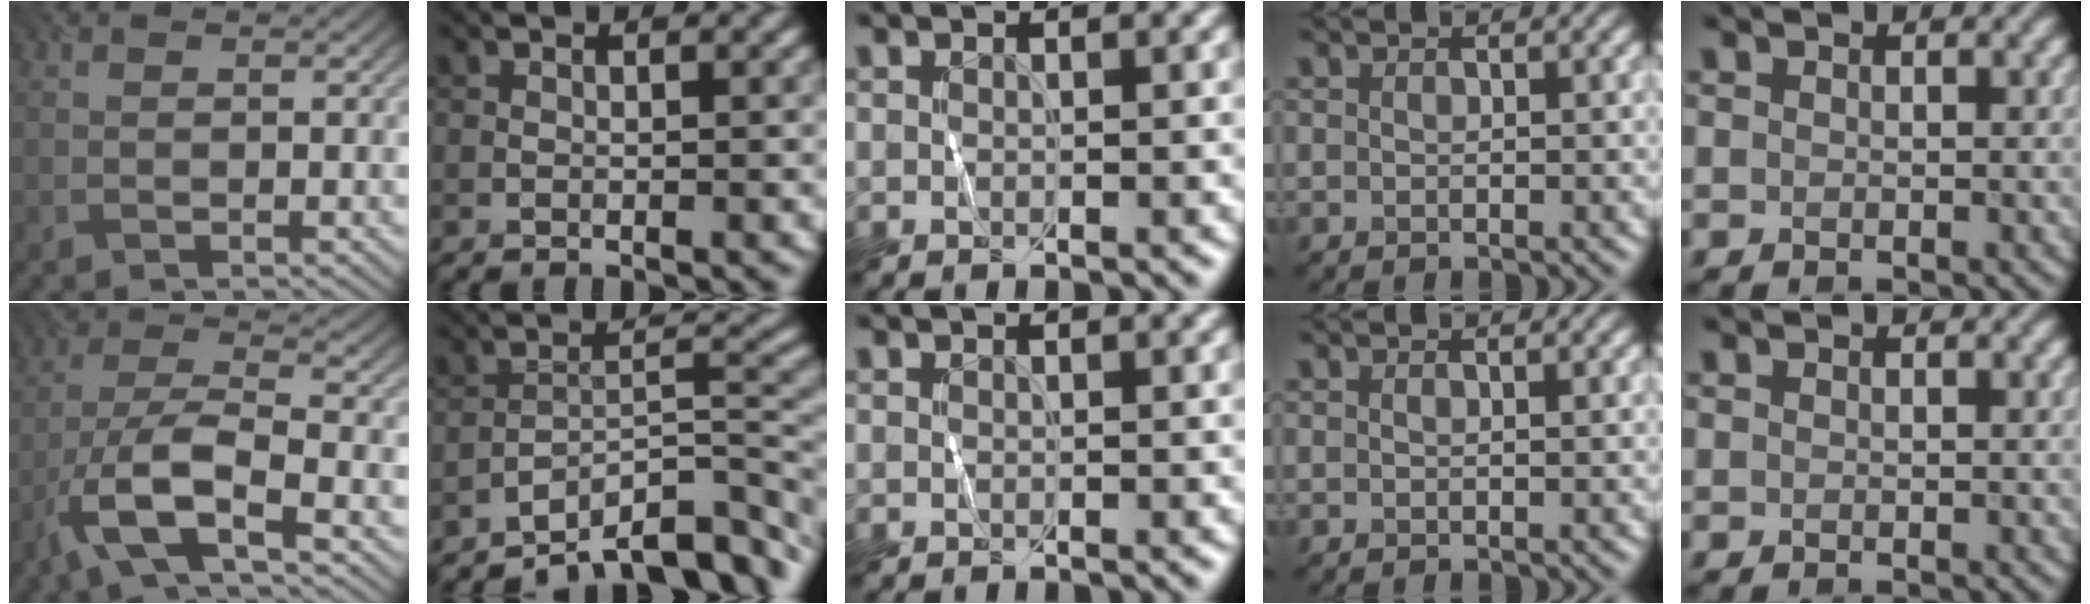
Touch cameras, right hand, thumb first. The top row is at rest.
{"thumb": {"total": 10.3, "force": [-5.5, 3.1, 8.2], "torque": [-0.167, -0.002, -0.113]}, "index": {"total": 8.4, "force": [-6.6, 2.4, 4.6], "torque": [-0.055, 0.004, -0.116]}, "ring": {"total": 0.6, "force": [0.3, 0.2, 0.4], "torque": [0.000, -0.001, -0.001]}}